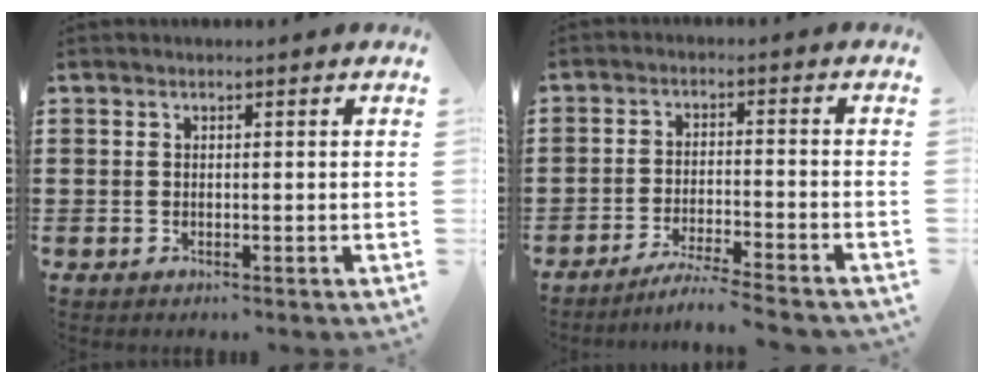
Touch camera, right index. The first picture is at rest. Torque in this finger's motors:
{"motor_torque": [1.87, 0.27, 0.10, 0.02]}